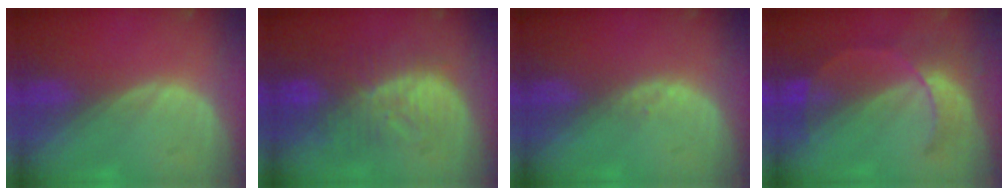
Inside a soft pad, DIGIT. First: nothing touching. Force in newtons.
{"total": 10.0, "press": 9.0, "slide": 4.2}
{"total": 1.1, "press": 0.8, "slide": 0.7}
{"total": 8.0, "press": 7.0, "slide": 3.8}